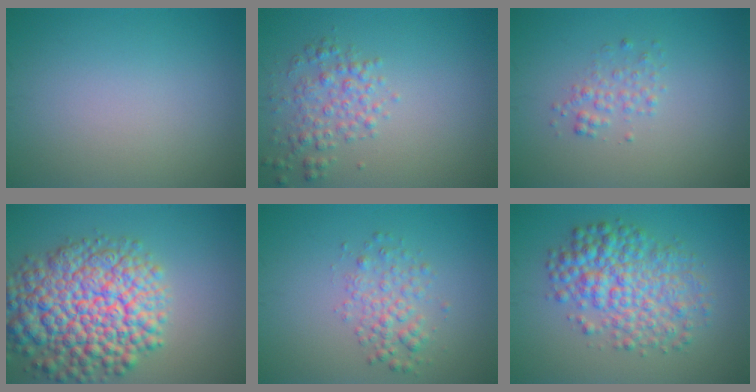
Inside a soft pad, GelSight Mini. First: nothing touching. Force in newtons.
{"total": 2.7, "press": 2.7, "slide": 0.1}
{"total": 1.5, "press": 1.5, "slide": 0.0}
{"total": 11.4, "press": 11.4, "slide": 0.5}
{"total": 2.6, "press": 2.6, "slide": 0.1}
{"total": 6.5, "press": 6.5, "slide": 0.0}